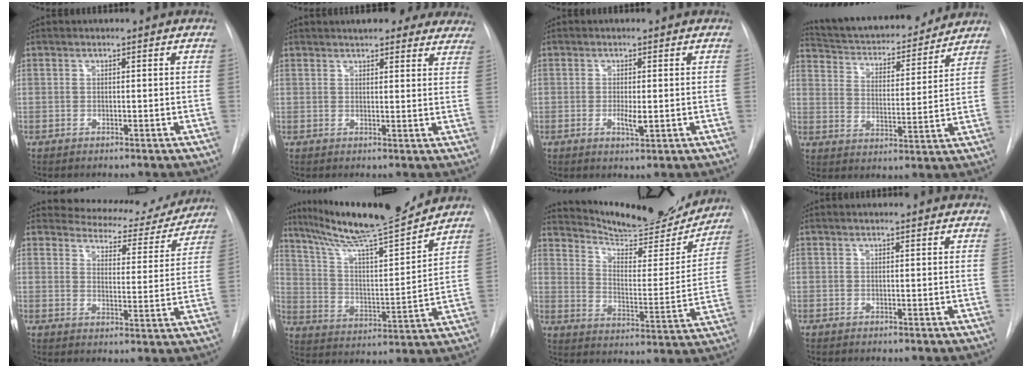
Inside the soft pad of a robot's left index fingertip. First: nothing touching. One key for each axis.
{"total": 13.8, "fx": 11.9, "fy": 4.2, "fz": 5.5, "tx": -0.051, "ty": 0.003, "tz": 0.129}
{"total": 2.5, "fx": -1.8, "fy": 0.2, "fz": 1.8, "tx": -0.033, "ty": -0.009, "tz": -0.026}
{"total": 18.2, "fx": 16.6, "fy": 4.2, "fz": 6.2, "tx": -0.100, "ty": -0.001, "tz": 0.243}
{"total": 12.7, "fx": 11.8, "fy": 4.3, "fz": 2.0, "tx": -0.003, "ty": -0.028, "tz": 0.127}
{"total": 17.7, "fx": 15.5, "fy": -0.1, "fz": 8.5, "tx": -0.144, "ty": -0.012, "tz": 0.256}
{"total": 19.7, "fx": 18.3, "fy": 3.6, "fz": 6.2, "tx": -0.096, "ty": -0.042, "tz": 0.252}
{"total": 1.3, "fx": 1.0, "fy": 0.1, "fz": 0.8, "tx": -0.011, "ty": 0.015, "tz": 0.004}